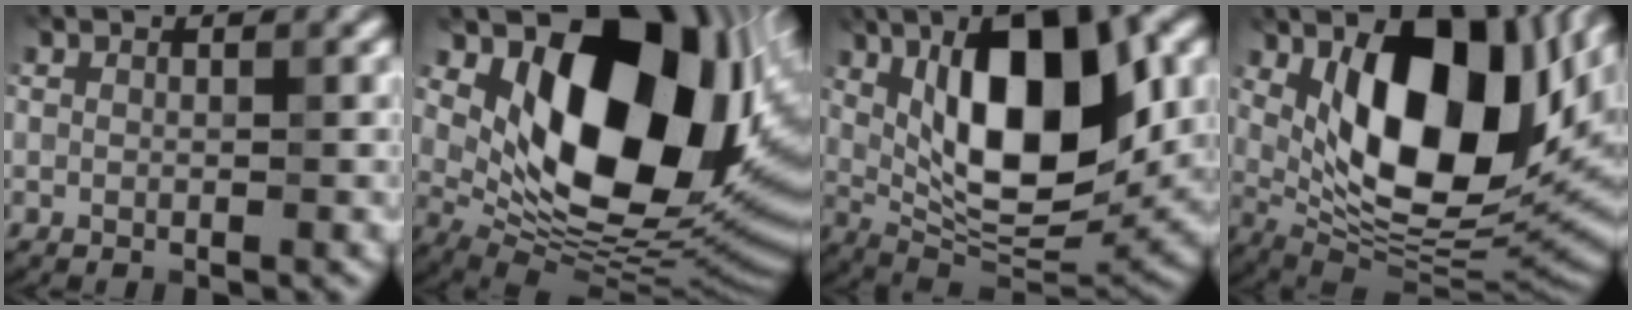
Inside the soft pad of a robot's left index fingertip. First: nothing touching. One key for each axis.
{"total": 16.4, "fx": 4.7, "fy": 9.6, "fz": 12.5, "tx": -0.164, "ty": -0.020, "tz": 0.089}
{"total": 13.6, "fx": 3.5, "fy": 5.4, "fz": 12.0, "tx": -0.171, "ty": 0.004, "tz": 0.054}
{"total": 16.2, "fx": 4.1, "fy": 7.6, "fz": 13.6, "tx": -0.196, "ty": -0.013, "tz": 0.065}